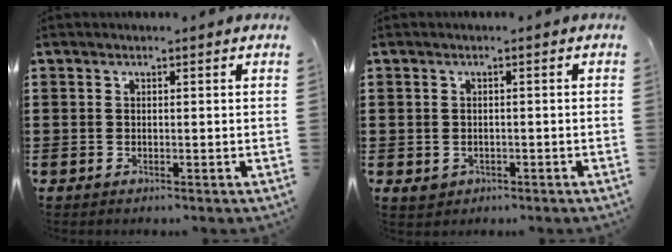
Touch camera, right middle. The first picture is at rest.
{"total": 1.4, "force": [-0.5, 1.2, 0.5], "torque": [-0.013, 0.001, -0.013]}